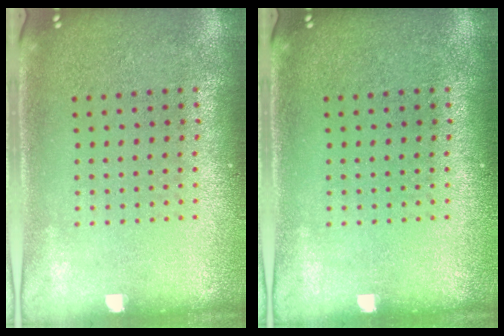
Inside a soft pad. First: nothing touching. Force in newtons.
{"total": 0.0}